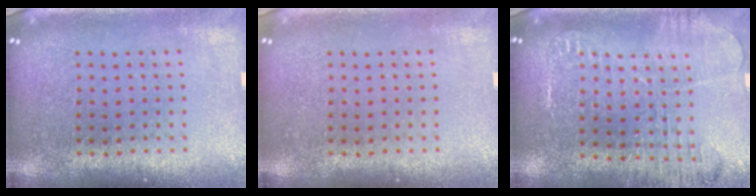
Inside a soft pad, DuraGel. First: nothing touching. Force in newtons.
{"total": 0.0}
{"total": 2.0, "press": 2.0, "slide": 0.1}